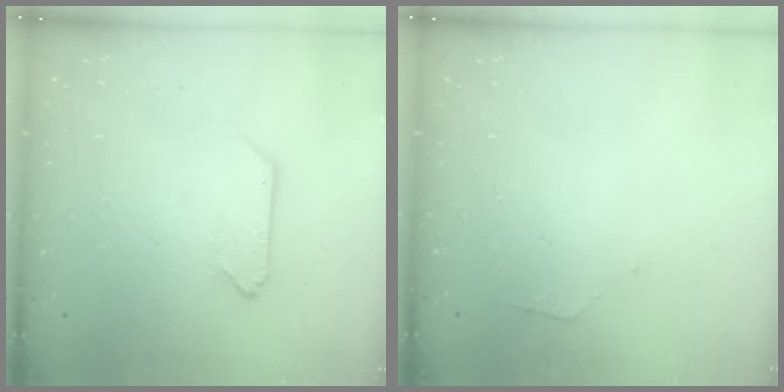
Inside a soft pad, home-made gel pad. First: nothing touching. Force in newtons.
{"total": 2.7, "press": 2.6, "slide": 0.4}